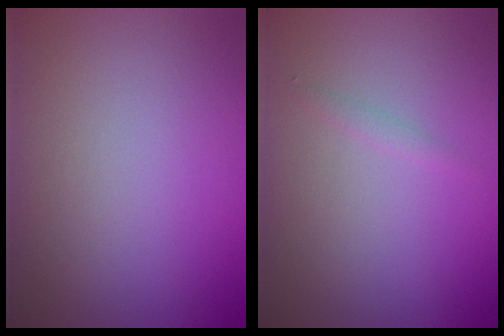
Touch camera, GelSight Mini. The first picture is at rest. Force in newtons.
{"total": 0.6, "press": 0.6, "slide": 0.0}